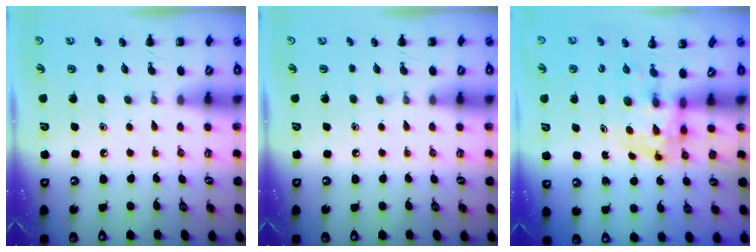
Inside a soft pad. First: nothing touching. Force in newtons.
{"total": 0.0}
{"total": 3.5, "press": 3.5, "slide": 0.6}